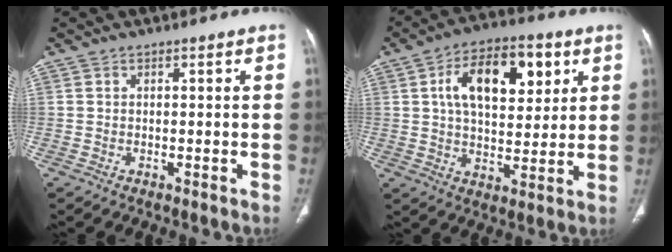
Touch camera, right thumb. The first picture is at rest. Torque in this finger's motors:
{"motor_torque": [-0.18, 0.72, 0.23, 0.09, 0.11]}